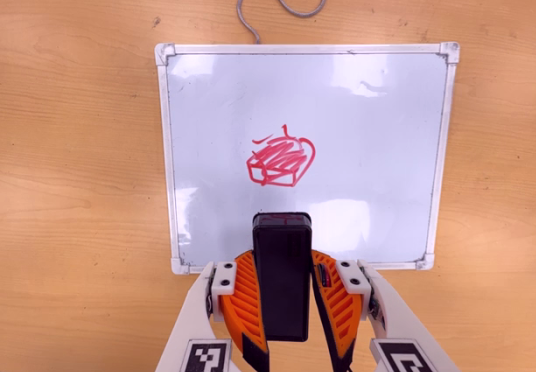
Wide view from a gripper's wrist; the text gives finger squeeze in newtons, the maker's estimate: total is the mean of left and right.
{"total": 9.9, "left": 8.2, "right": 11.6}